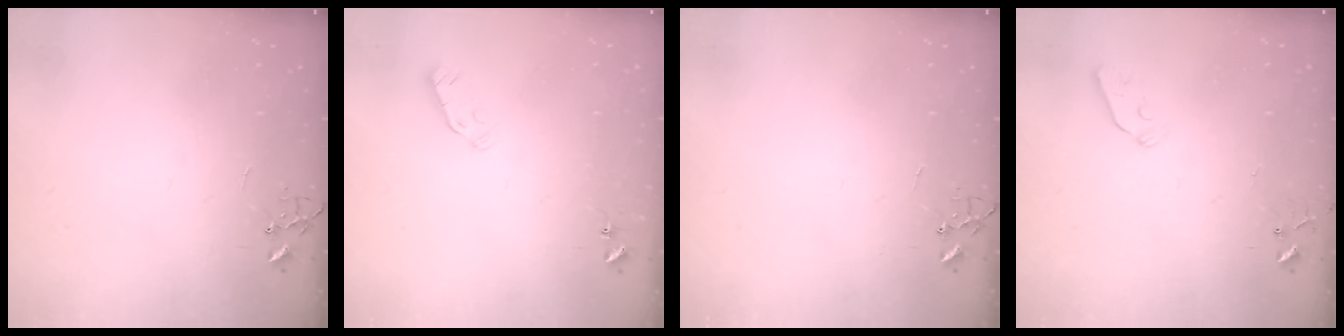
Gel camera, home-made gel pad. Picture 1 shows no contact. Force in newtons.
{"total": 3.8, "press": 3.7, "slide": 0.8}
{"total": 0.0}
{"total": 4.1, "press": 4.0, "slide": 0.6}